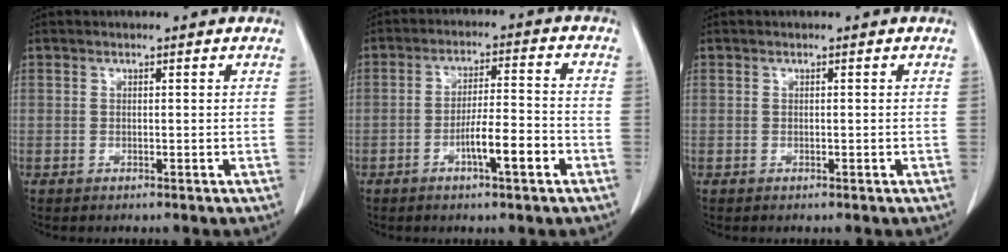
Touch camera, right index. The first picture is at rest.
{"total": 7.6, "force": [-3.3, 1.3, 6.7], "torque": [-0.117, 0.010, -0.052]}
{"total": 0.0}